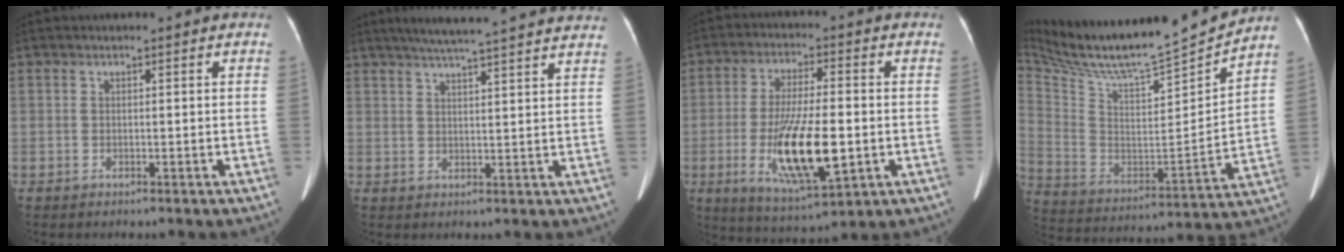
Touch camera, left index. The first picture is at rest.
{"total": 18.9, "force": [16.9, 0.6, 8.4], "torque": [-0.131, 0.017, 0.213]}
{"total": 14.0, "force": [-3.9, 3.0, 13.1], "torque": [-0.248, -0.021, -0.057]}
{"total": 21.3, "force": [19.7, 0.1, 8.0], "torque": [-0.168, -0.049, 0.326]}